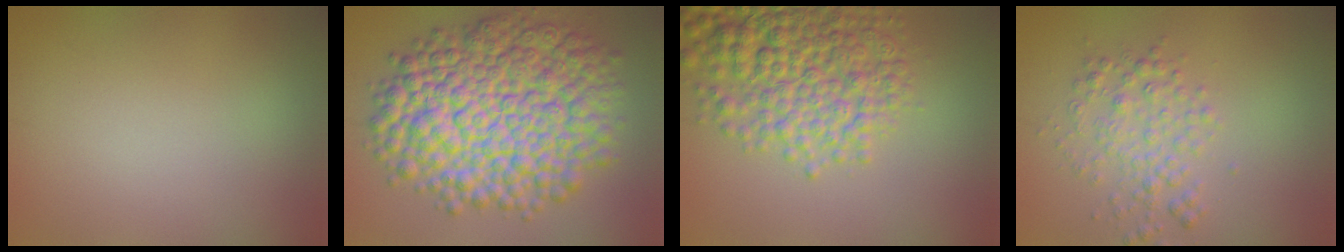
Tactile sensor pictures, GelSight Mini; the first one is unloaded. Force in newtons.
{"total": 12.6, "press": 12.6, "slide": 0.3}
{"total": 7.8, "press": 7.7, "slide": 0.2}
{"total": 2.9, "press": 2.9, "slide": 0.0}